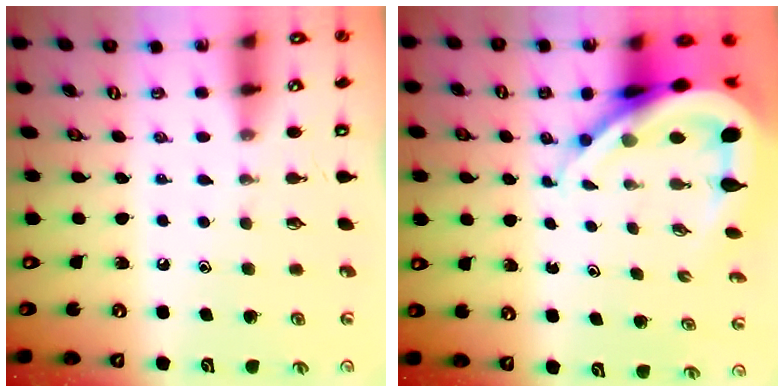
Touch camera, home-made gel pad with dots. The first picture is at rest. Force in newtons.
{"total": 12.9, "press": 12.9, "slide": 1.3}